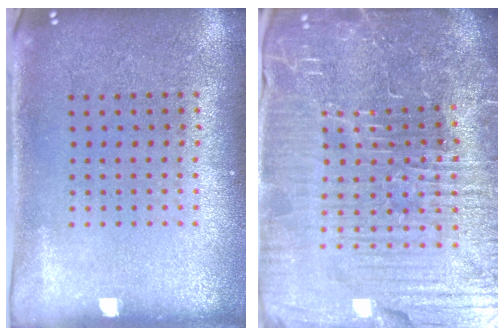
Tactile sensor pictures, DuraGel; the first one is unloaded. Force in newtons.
{"total": 7.5, "press": 6.6, "slide": 3.5}